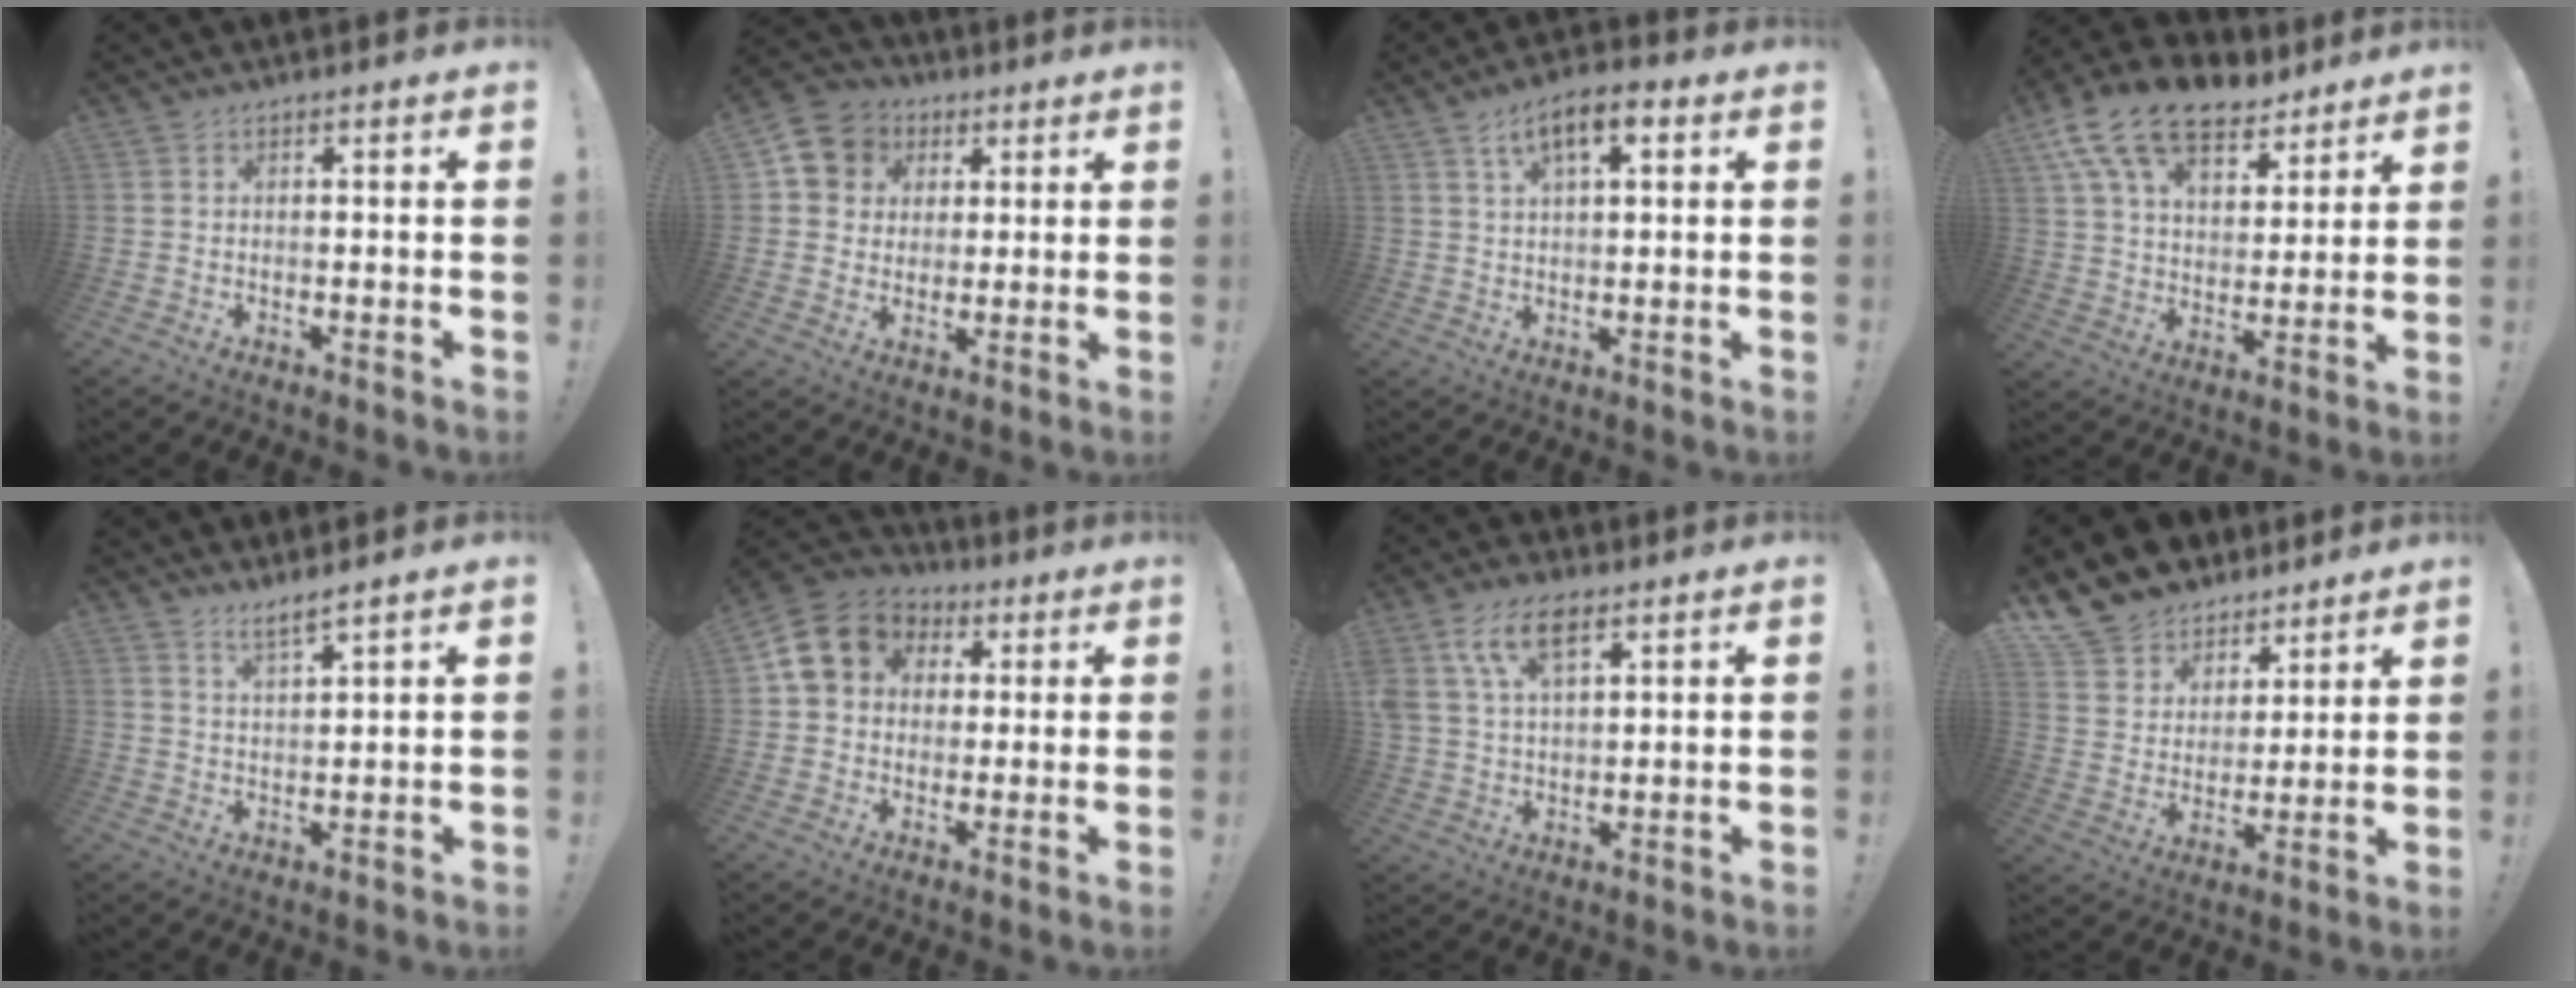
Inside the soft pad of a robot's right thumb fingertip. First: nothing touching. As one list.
[{"total": 9.5, "force": [3.0, 8.5, 2.8], "torque": [-0.039, -0.010, 0.064]}, {"total": 8.0, "force": [3.6, 3.3, 6.3], "torque": [-0.092, -0.009, 0.060]}, {"total": 17.0, "force": [10.9, 9.3, 9.2], "torque": [-0.165, -0.067, 0.202]}, {"total": 4.2, "force": [3.7, -0.2, 1.9], "torque": [-0.030, -0.027, 0.062]}, {"total": 11.6, "force": [3.5, 9.7, 5.3], "torque": [-0.072, -0.006, 0.073]}, {"total": 10.4, "force": [5.6, 5.2, 7.0], "torque": [-0.141, -0.005, 0.106]}, {"total": 11.1, "force": [8.3, 7.1, 1.6], "torque": [-0.028, -0.072, 0.161]}]